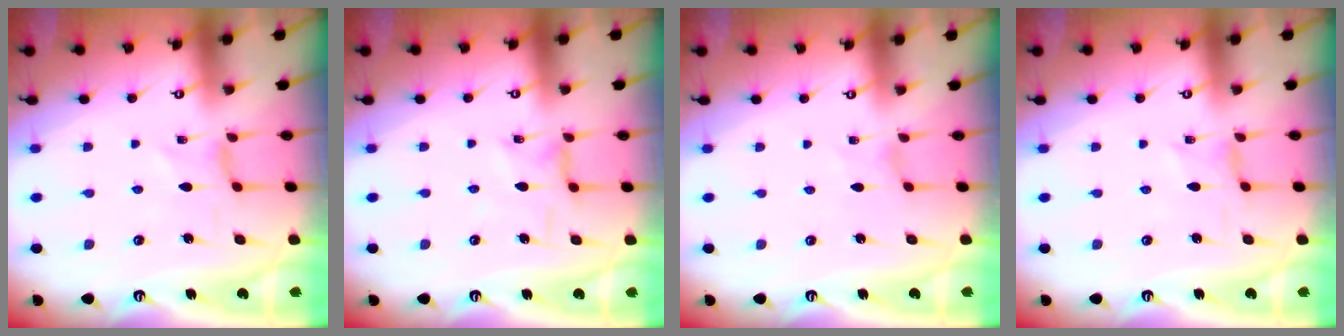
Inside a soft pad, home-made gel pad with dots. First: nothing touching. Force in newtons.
{"total": 1.4, "press": 1.4, "slide": 0.3}
{"total": 0.0}
{"total": 0.0}